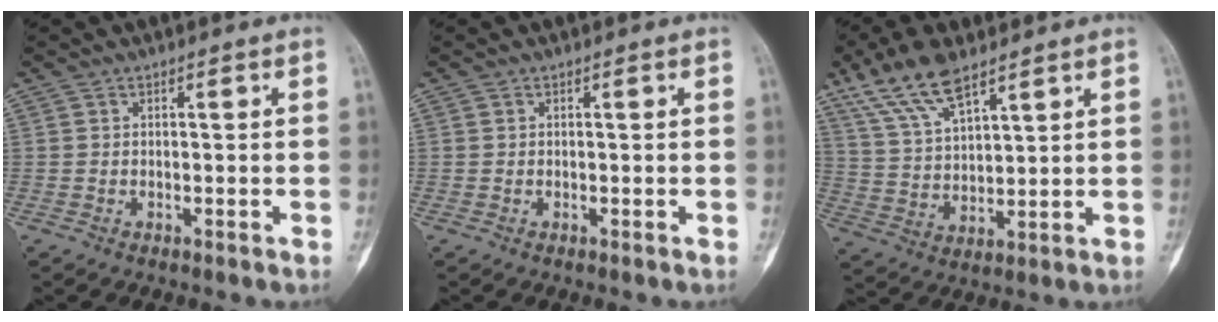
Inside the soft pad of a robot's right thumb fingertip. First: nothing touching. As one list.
[{"total": 0.0}, {"total": 12.4, "force": [8.3, 4.8, 7.8], "torque": [-0.136, -0.025, 0.167]}]